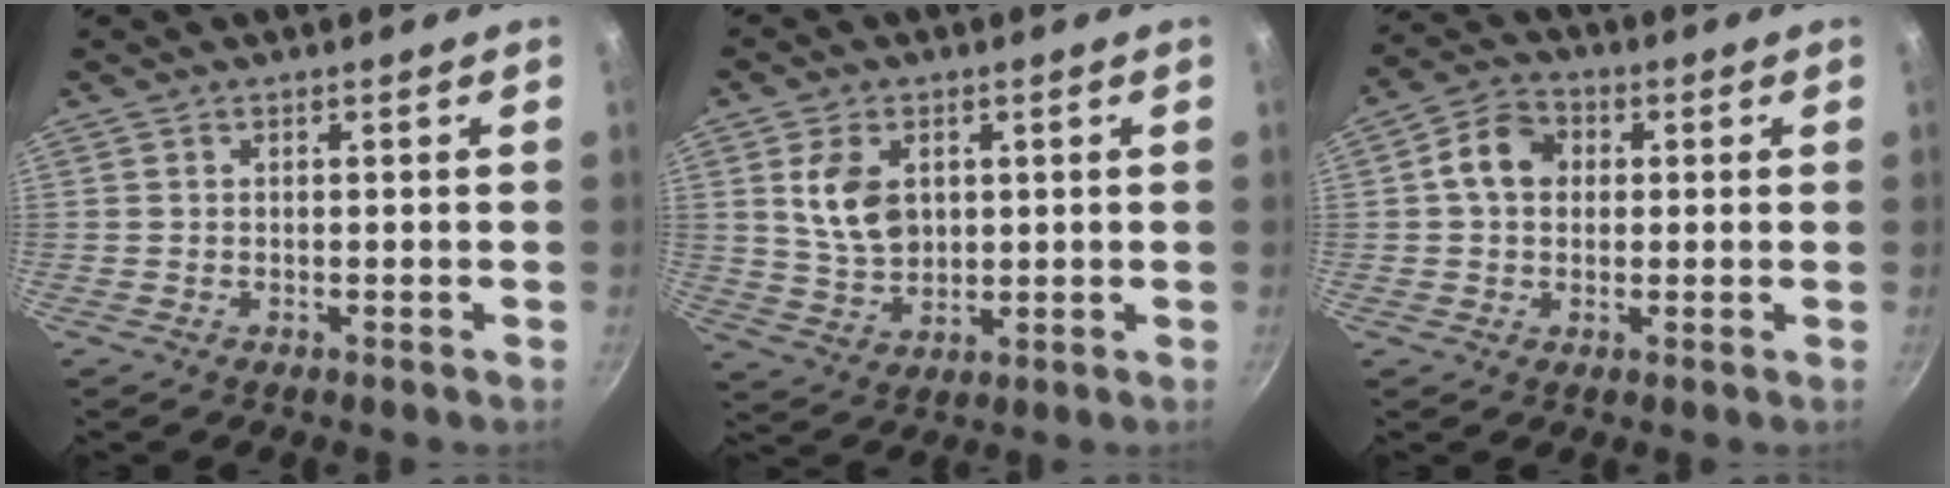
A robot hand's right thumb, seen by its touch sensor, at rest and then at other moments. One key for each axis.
{"total": 8.8, "fx": 2.1, "fy": 6.2, "fz": 5.9, "tx": -0.095, "ty": -0.016, "tz": 0.047}
{"total": 7.5, "fx": 1.1, "fy": 6.0, "fz": 4.4, "tx": -0.054, "ty": 0.016, "tz": 0.005}